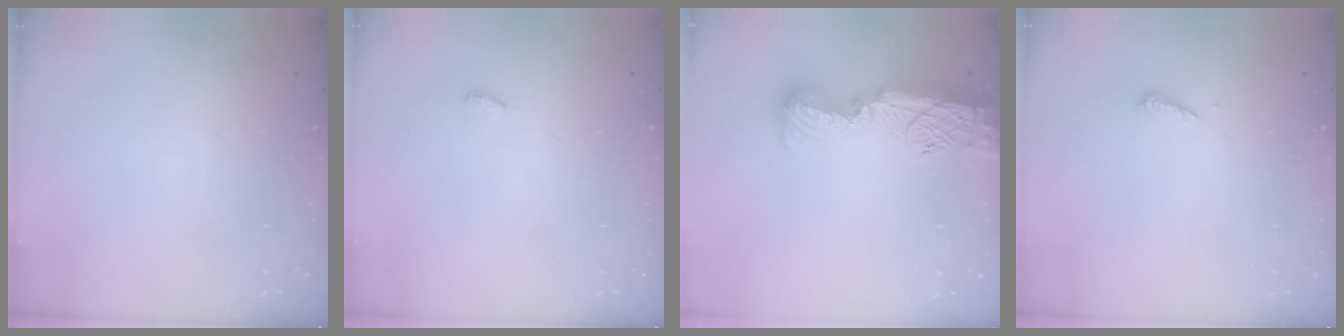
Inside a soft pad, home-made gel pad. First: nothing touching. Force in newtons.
{"total": 3.6, "press": 3.6, "slide": 0.4}
{"total": 17.4, "press": 16.6, "slide": 5.5}
{"total": 3.6, "press": 3.6, "slide": 0.3}